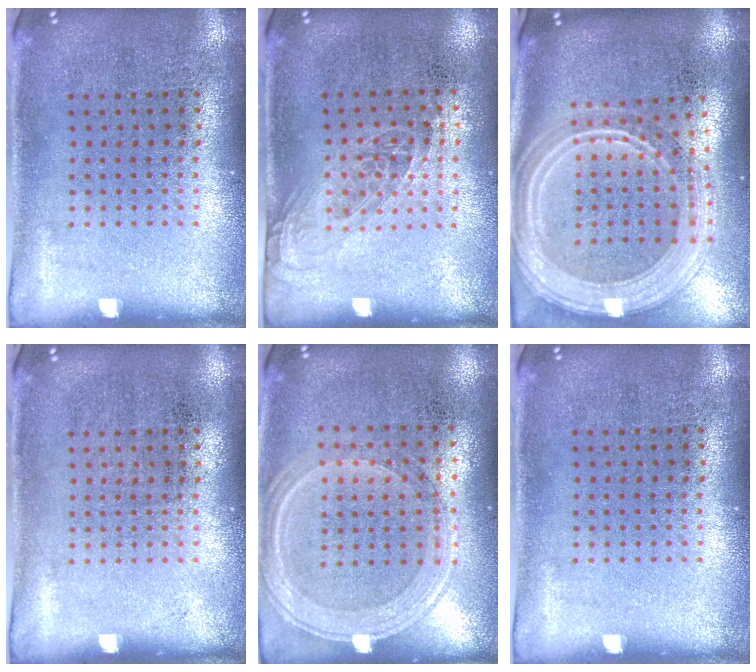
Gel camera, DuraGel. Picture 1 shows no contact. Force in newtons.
{"total": 1.2, "press": 0.9, "slide": 0.7}
{"total": 3.0, "press": 2.4, "slide": 1.7}
{"total": 0.0}
{"total": 1.3, "press": 1.3, "slide": 0.3}
{"total": 0.0}